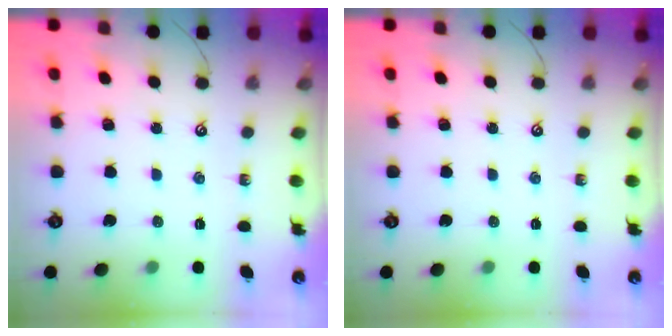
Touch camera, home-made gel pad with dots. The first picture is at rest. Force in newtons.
{"total": 0.0}